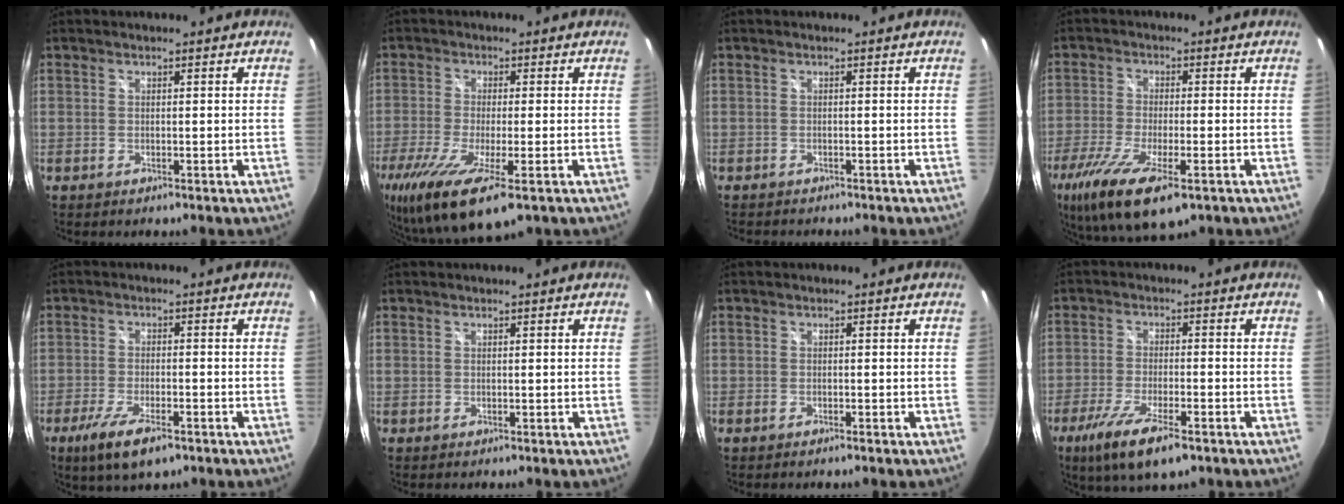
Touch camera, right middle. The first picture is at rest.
{"total": 16.2, "force": [-8.8, 3.7, 13.0], "torque": [-0.269, -0.074, -0.151]}
{"total": 2.6, "force": [-2.4, 0.6, 0.7], "torque": [-0.016, -0.014, -0.037]}
{"total": 15.0, "force": [-8.6, 4.6, 11.5], "torque": [-0.239, -0.060, -0.151]}
{"total": 8.7, "force": [-5.5, 2.5, 6.3], "torque": [-0.146, -0.030, -0.098]}
{"total": 0.0}
{"total": 1.0, "force": [-0.9, 0.1, 0.5], "torque": [-0.011, -0.001, -0.016]}
{"total": 11.3, "force": [-7.0, 2.8, 8.3], "torque": [-0.182, -0.039, -0.126]}